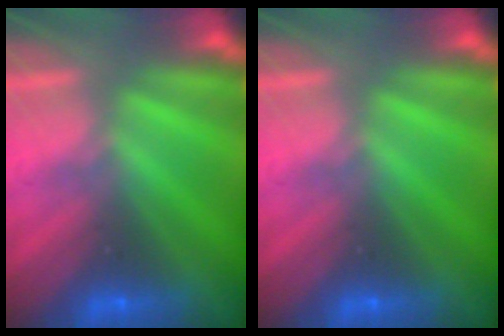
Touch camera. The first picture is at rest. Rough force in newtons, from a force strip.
{"total": 0.0}